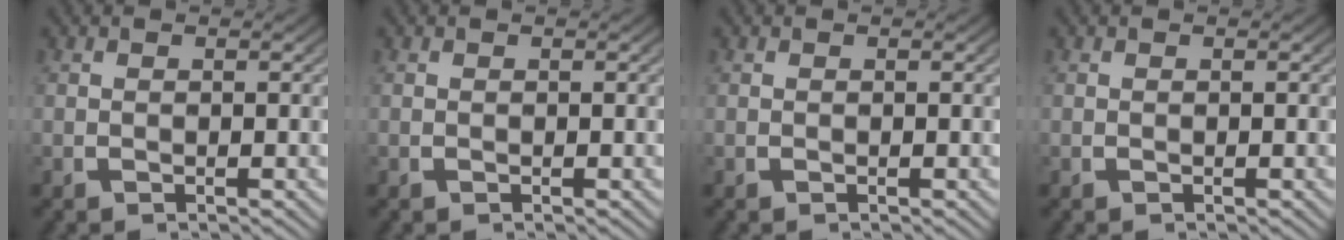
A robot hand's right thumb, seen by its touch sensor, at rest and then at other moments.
{"total": 0.0}
{"total": 0.0}
{"total": 0.0}